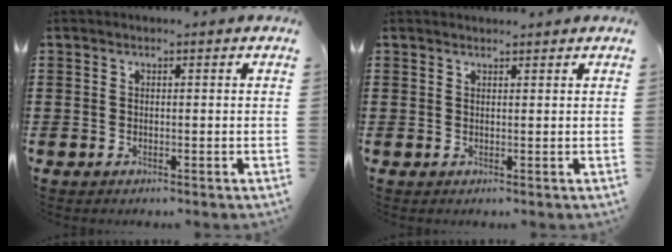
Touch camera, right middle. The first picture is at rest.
{"total": 0.9, "force": [0.9, 0.1, 0.0], "torque": [0.006, -0.003, 0.015]}